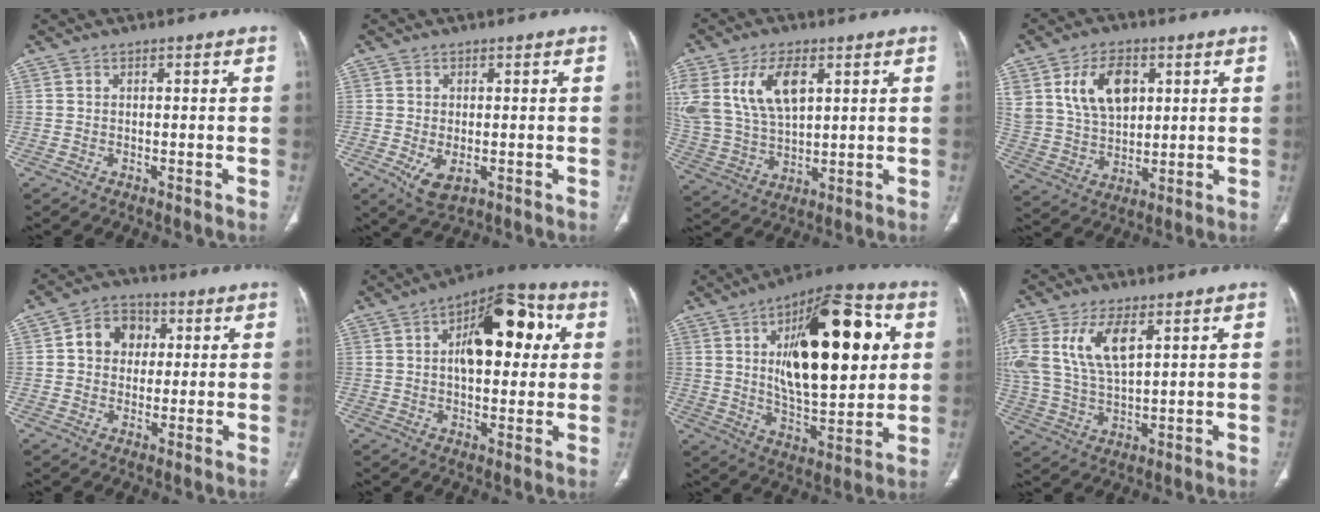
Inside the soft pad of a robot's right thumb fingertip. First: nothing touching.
{"total": 4.7, "force": [-1.2, 2.6, 3.8], "torque": [-0.071, -0.010, -0.011]}
{"total": 15.9, "force": [6.0, 9.0, 11.7], "torque": [-0.232, -0.011, 0.126]}
{"total": 12.8, "force": [4.6, 8.4, 8.4], "torque": [-0.127, -0.013, 0.097]}
{"total": 8.3, "force": [1.7, 6.9, 4.3], "torque": [-0.036, 0.008, 0.020]}
{"total": 16.5, "force": [3.8, 8.5, 13.6], "torque": [-0.162, 0.019, 0.053]}
{"total": 27.3, "force": [6.3, 11.9, 23.8], "torque": [-0.330, -0.013, 0.094]}
{"total": 13.4, "force": [5.2, 6.6, 10.5], "torque": [-0.221, -0.007, 0.108]}